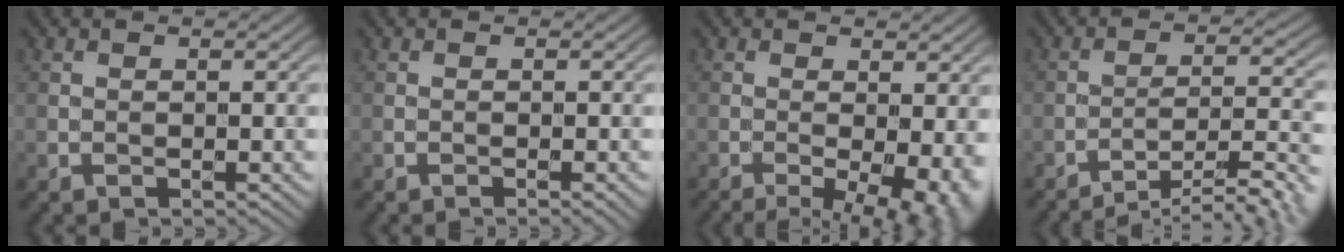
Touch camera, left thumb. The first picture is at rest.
{"total": 0.6, "force": [-0.3, -0.2, 0.5], "torque": [-0.012, -0.002, -0.006]}
{"total": 9.2, "force": [-2.8, 3.2, 8.2], "torque": [-0.117, -0.007, -0.033]}
{"total": 12.4, "force": [-10.1, 2.1, 6.9], "torque": [-0.109, 0.007, -0.133]}